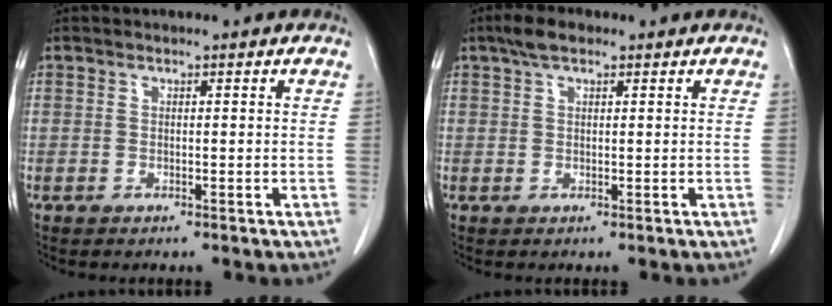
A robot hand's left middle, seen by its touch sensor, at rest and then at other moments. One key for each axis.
{"total": 3.0, "fx": 2.0, "fy": 1.2, "fz": 1.9, "tx": -0.040, "ty": 0.014, "tz": 0.036}